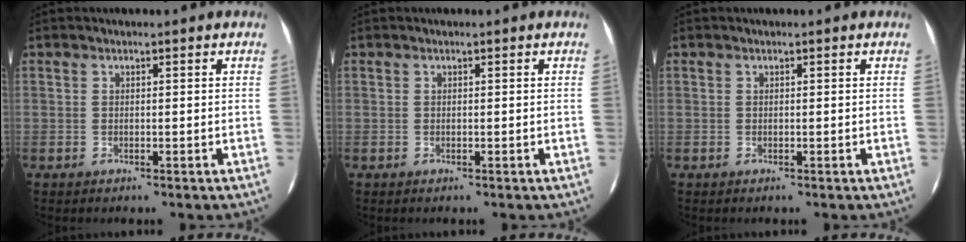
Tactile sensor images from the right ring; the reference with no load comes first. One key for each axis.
{"total": 0.0}
{"total": 0.0}